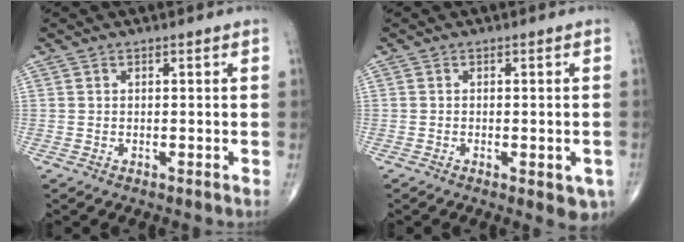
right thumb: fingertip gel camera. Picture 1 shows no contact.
{"total": 4.5, "force": [-1.7, 1.6, 3.8], "torque": [-0.034, -0.006, -0.018]}